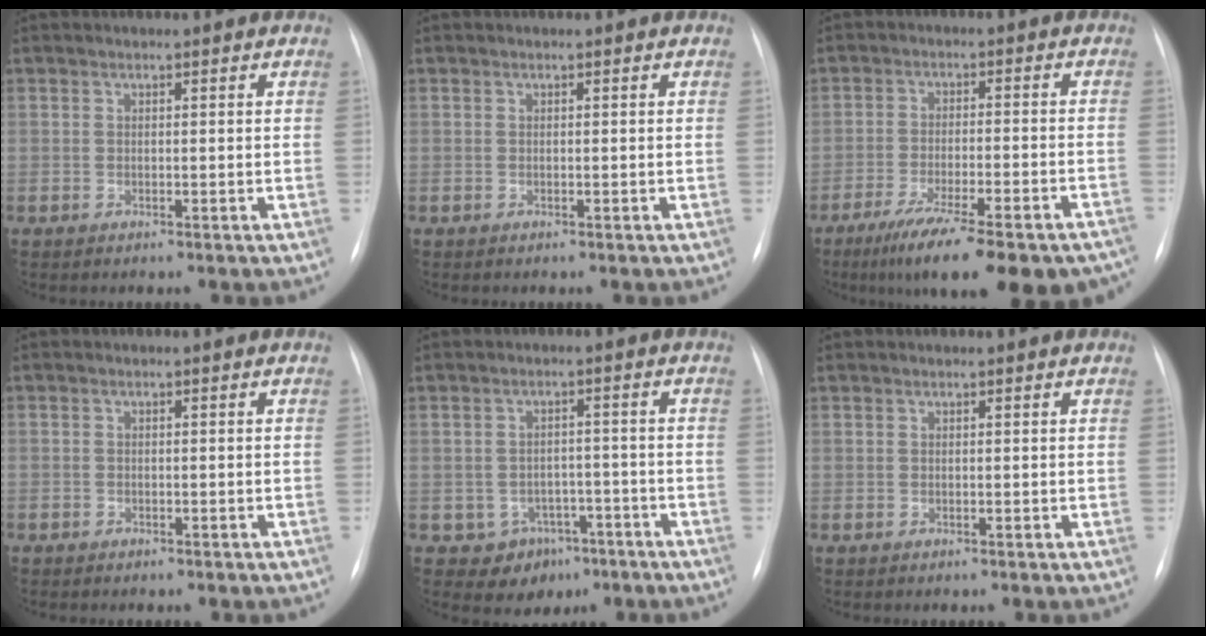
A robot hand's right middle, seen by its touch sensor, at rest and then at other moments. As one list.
[{"total": 0.0}, {"total": 21.3, "force": [-16.7, 3.9, 12.6], "torque": [-0.135, -0.016, -0.232]}, {"total": 1.1, "force": [-0.9, 0.7, 0.3], "torque": [-0.006, 0.003, -0.011]}, {"total": 6.3, "force": [-3.5, 5.0, 1.4], "torque": [-0.009, 0.017, -0.036]}, {"total": 0.0}]